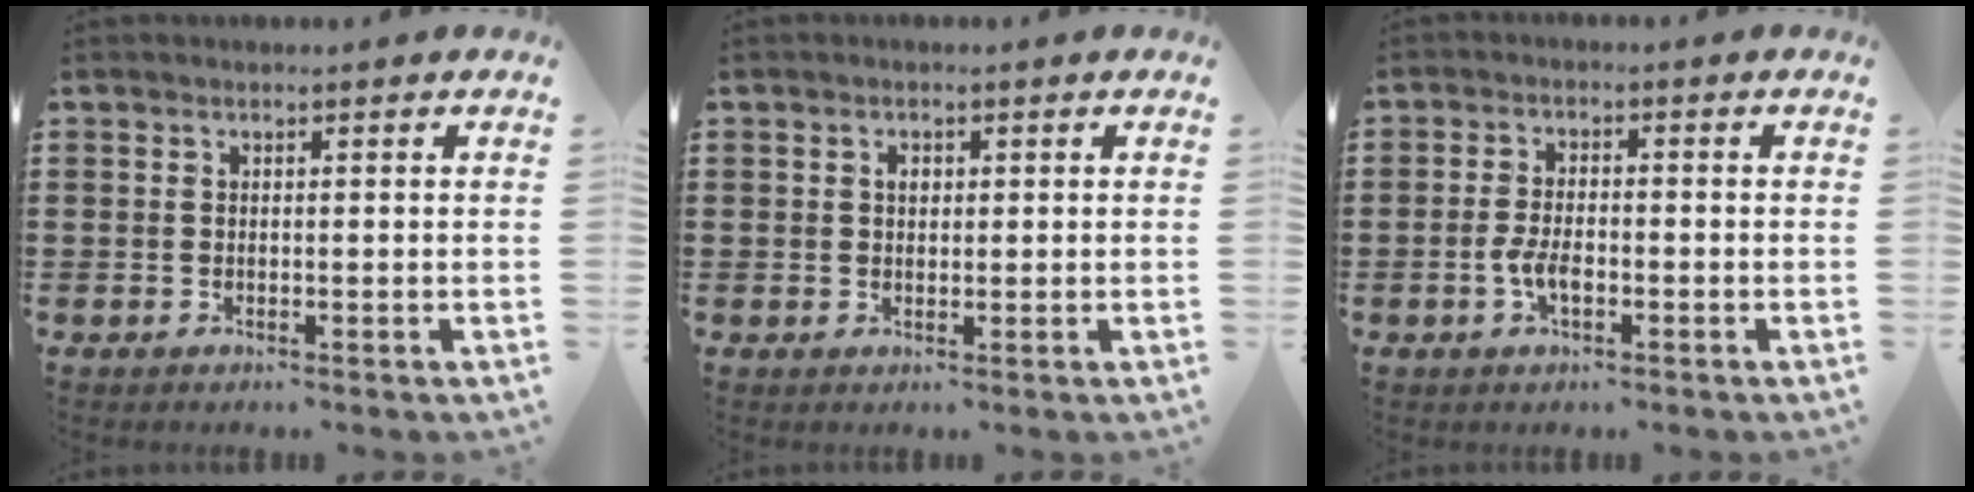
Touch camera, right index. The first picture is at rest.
{"total": 1.5, "force": [0.4, 1.0, 1.0], "torque": [-0.021, 0.007, 0.006]}
{"total": 3.6, "force": [-1.3, 1.4, 3.0], "torque": [-0.068, -0.004, -0.024]}